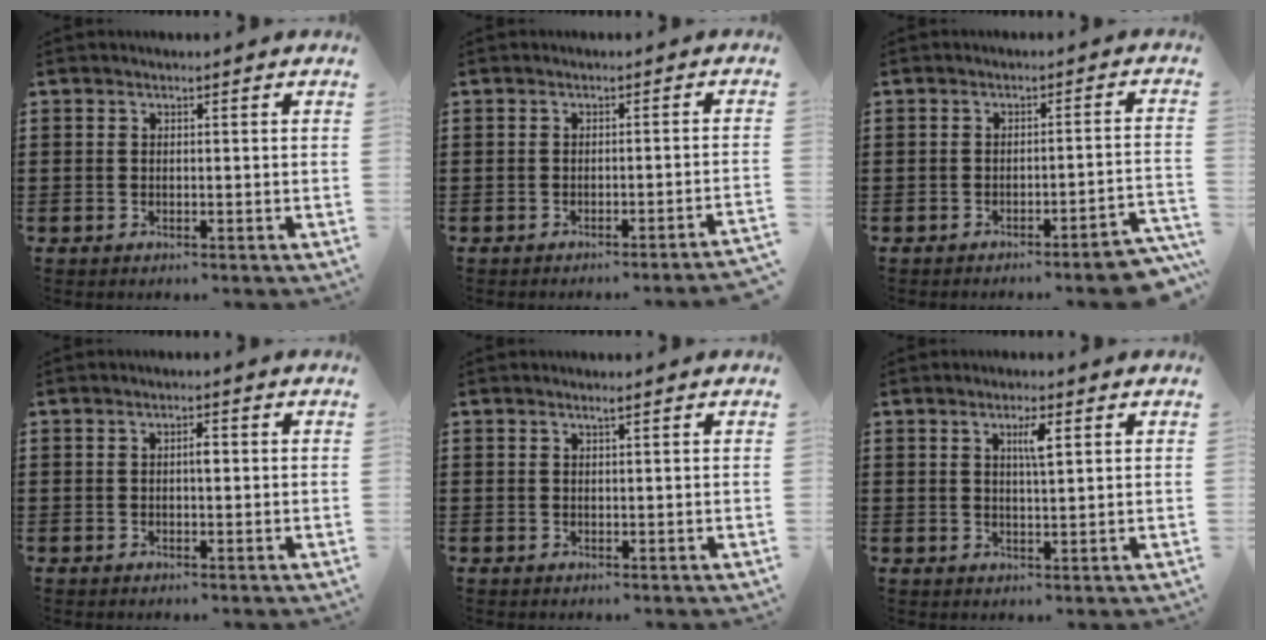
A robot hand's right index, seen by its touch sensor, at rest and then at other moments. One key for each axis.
{"total": 1.7, "fx": -1.4, "fy": -0.5, "fz": 0.8, "tx": -0.013, "ty": -0.002, "tz": -0.028}
{"total": 3.6, "fx": -3.2, "fy": 0.0, "fz": 1.7, "tx": -0.029, "ty": -0.008, "tz": -0.062}
{"total": 1.7, "fx": 0.1, "fy": 0.5, "fz": 1.6, "tx": -0.030, "ty": 0.003, "tz": -0.001}
{"total": 0.8, "fx": 0.5, "fy": 0.0, "fz": 0.6, "tx": -0.012, "ty": -0.001, "tz": 0.009}
{"total": 3.2, "fx": 1.3, "fy": 0.6, "fz": 2.9, "tx": -0.052, "ty": 0.002, "tz": 0.017}